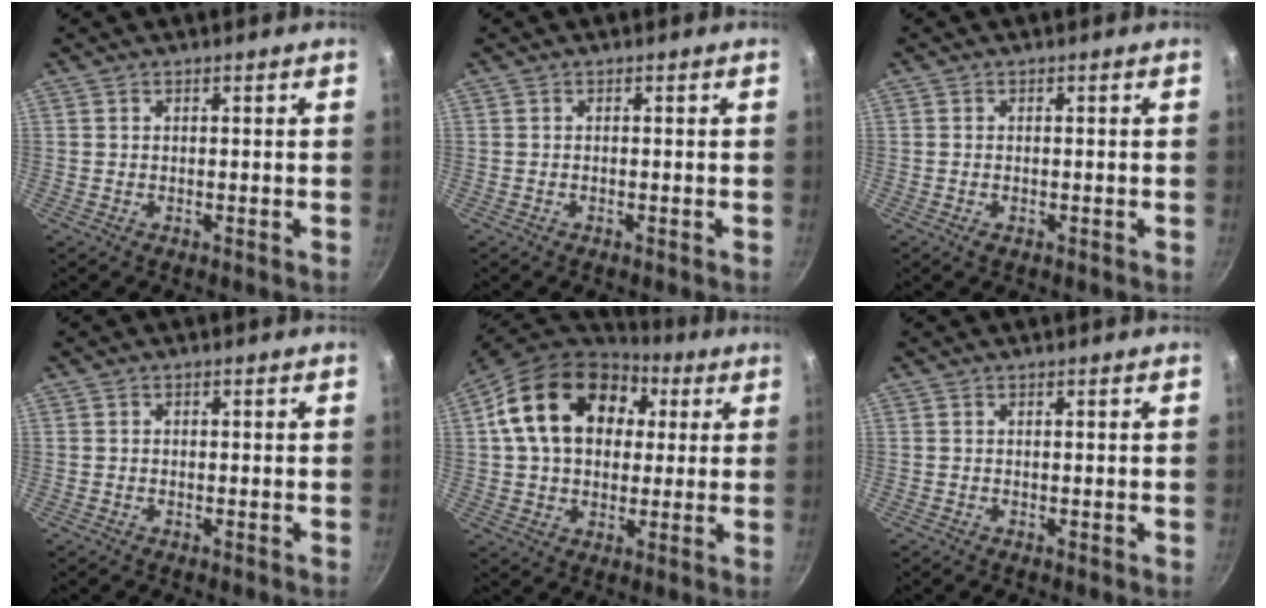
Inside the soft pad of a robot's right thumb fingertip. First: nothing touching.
{"total": 0.0}
{"total": 1.0, "force": [-0.5, 0.5, 0.7], "torque": [-0.012, 0.000, -0.009]}
{"total": 0.6, "force": [-0.1, 0.5, 0.2], "torque": [-0.002, 0.003, -0.003]}
{"total": 20.0, "force": [5.5, 14.4, 12.6], "torque": [-0.201, 0.016, 0.084]}
{"total": 0.0}